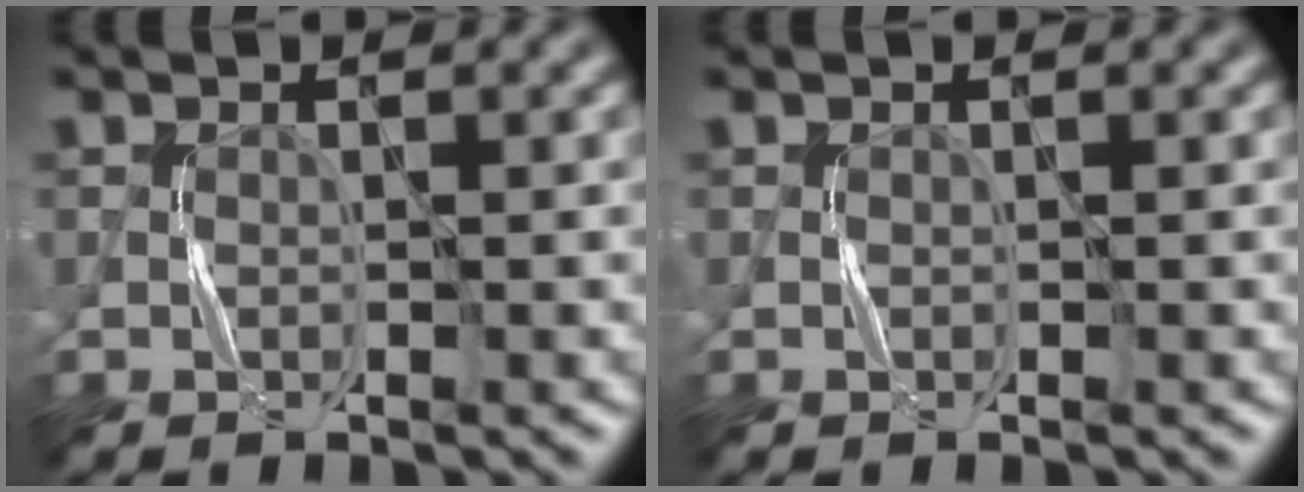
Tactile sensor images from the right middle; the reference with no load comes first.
{"total": 0.0}